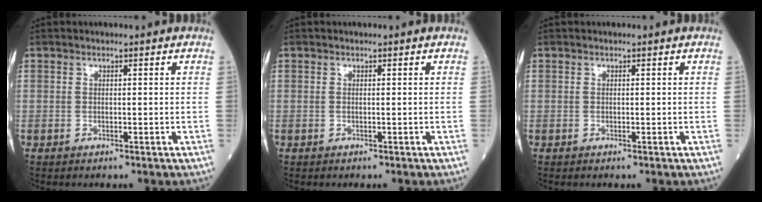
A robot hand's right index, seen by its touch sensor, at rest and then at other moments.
{"total": 0.0}
{"total": 0.0}